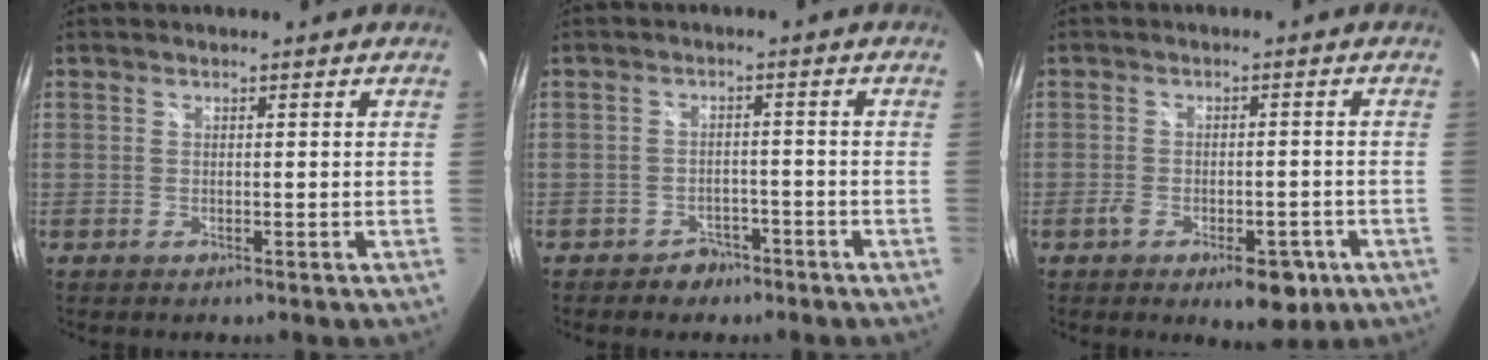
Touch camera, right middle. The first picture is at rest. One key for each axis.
{"total": 3.9, "fx": -2.8, "fy": 2.7, "fz": 0.4, "tx": -0.014, "ty": 0.009, "tz": -0.040}
{"total": 7.7, "fx": -4.2, "fy": 3.6, "fz": 5.4, "tx": -0.089, "ty": -0.009, "tz": -0.061}